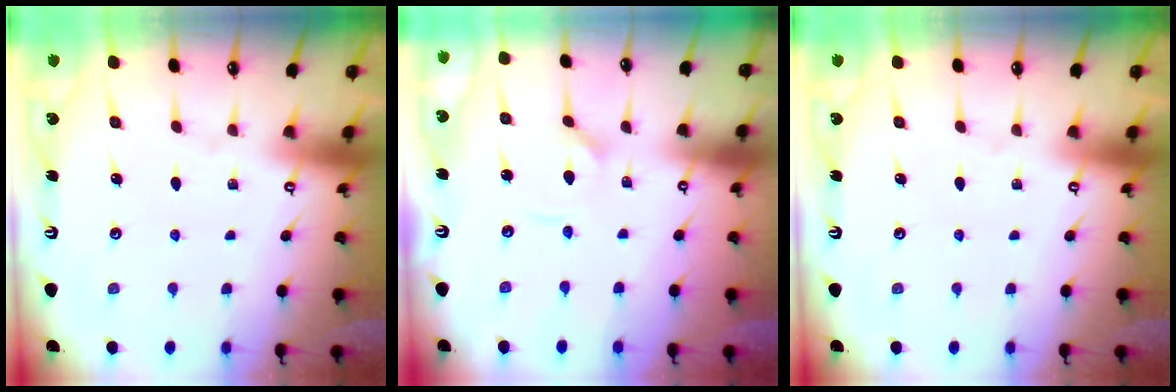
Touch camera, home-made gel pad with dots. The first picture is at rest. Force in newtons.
{"total": 2.7, "press": 2.6, "slide": 0.7}
{"total": 0.0}